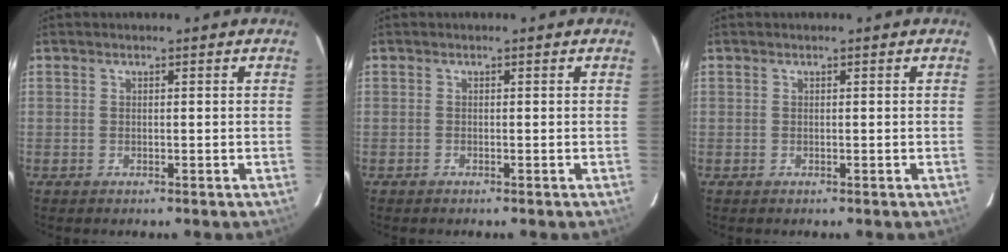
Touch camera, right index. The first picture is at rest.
{"total": 0.0}
{"total": 0.0}